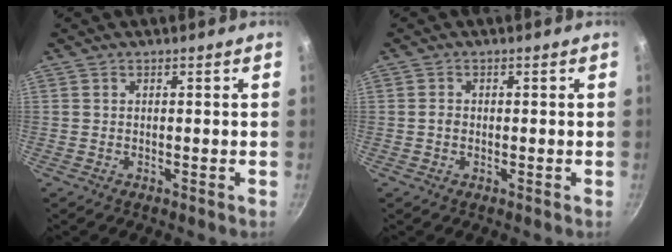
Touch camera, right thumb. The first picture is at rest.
{"total": 1.4, "force": [-0.3, 1.1, 0.8], "torque": [-0.015, 0.006, -0.006]}